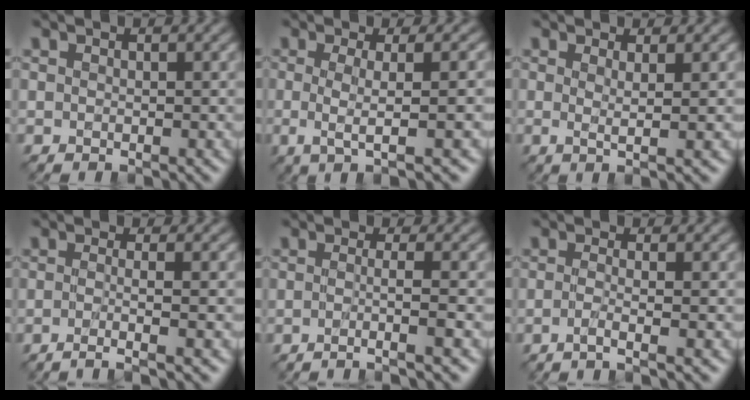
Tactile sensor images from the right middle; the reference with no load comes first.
{"total": 4.8, "force": [-0.4, 1.0, 4.7], "torque": [-0.080, -0.002, -0.011]}
{"total": 2.4, "force": [0.4, 0.5, 2.3], "torque": [-0.041, -0.005, 0.000]}
{"total": 3.4, "force": [-1.1, 1.0, 3.1], "torque": [-0.027, -0.007, -0.036]}
{"total": 3.4, "force": [-1.2, 0.8, 3.1], "torque": [-0.028, -0.006, -0.038]}
{"total": 2.6, "force": [-0.9, 0.8, 2.3], "torque": [-0.026, -0.009, -0.032]}